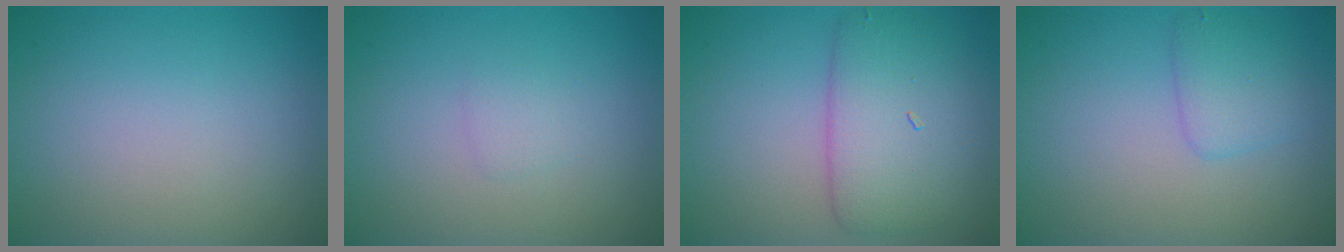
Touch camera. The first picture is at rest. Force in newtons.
{"total": 0.9, "press": 0.9, "slide": 0.0}
{"total": 5.6, "press": 5.6, "slide": 0.1}
{"total": 2.2, "press": 2.2, "slide": 0.1}